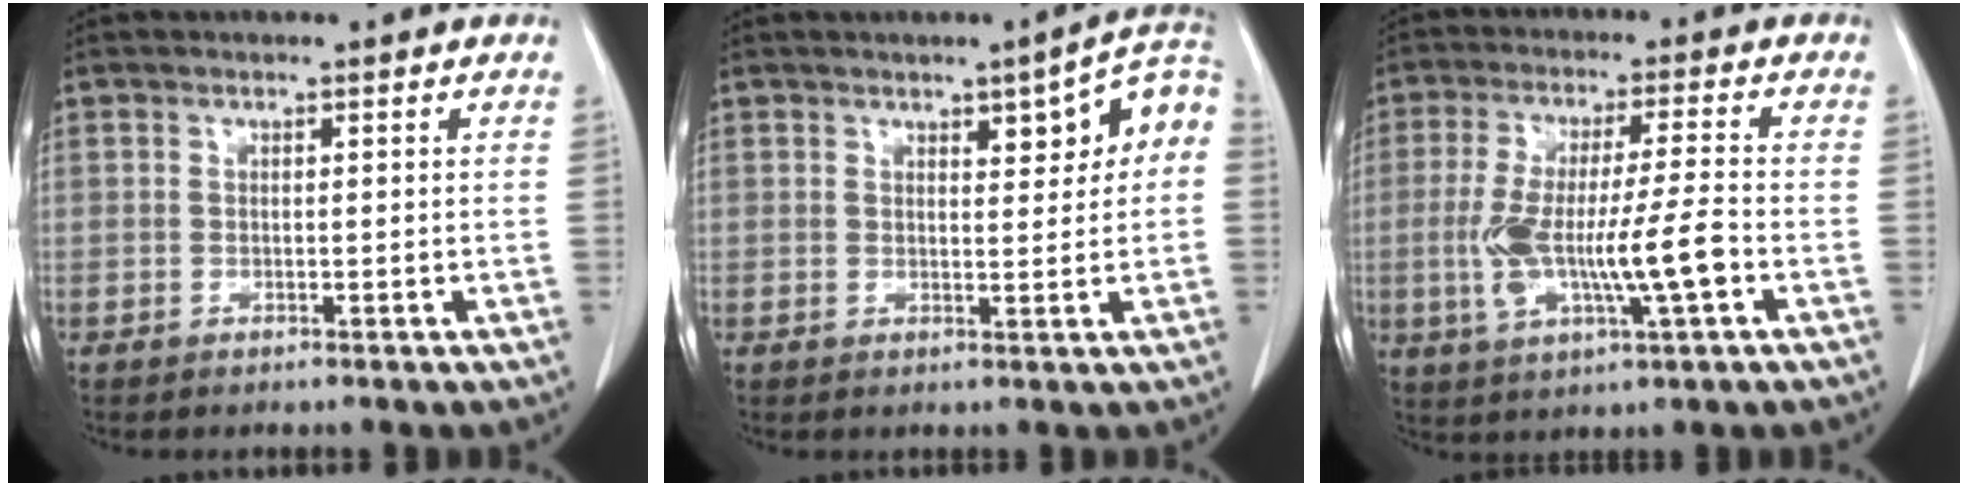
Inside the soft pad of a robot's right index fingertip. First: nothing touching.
{"total": 6.7, "force": [1.7, 1.8, 6.2], "torque": [-0.077, 0.023, 0.020]}
{"total": 11.8, "force": [-2.4, 1.1, 11.5], "torque": [-0.230, 0.003, -0.037]}